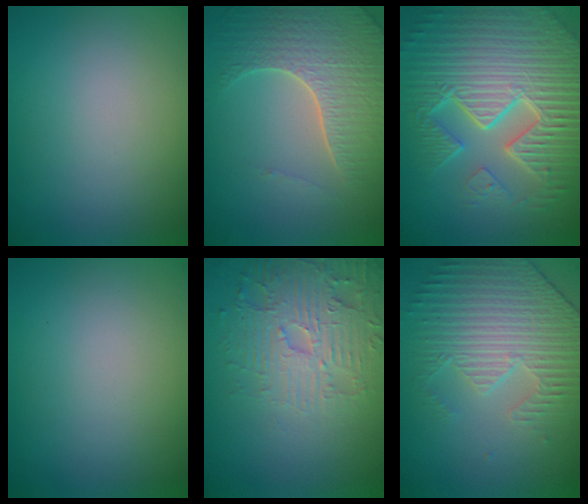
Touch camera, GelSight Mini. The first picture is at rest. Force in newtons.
{"total": 6.1, "press": 4.9, "slide": 3.7}
{"total": 11.1, "press": 7.0, "slide": 8.6}
{"total": 0.0}
{"total": 4.8, "press": 4.1, "slide": 2.6}
{"total": 4.2, "press": 3.8, "slide": 1.8}